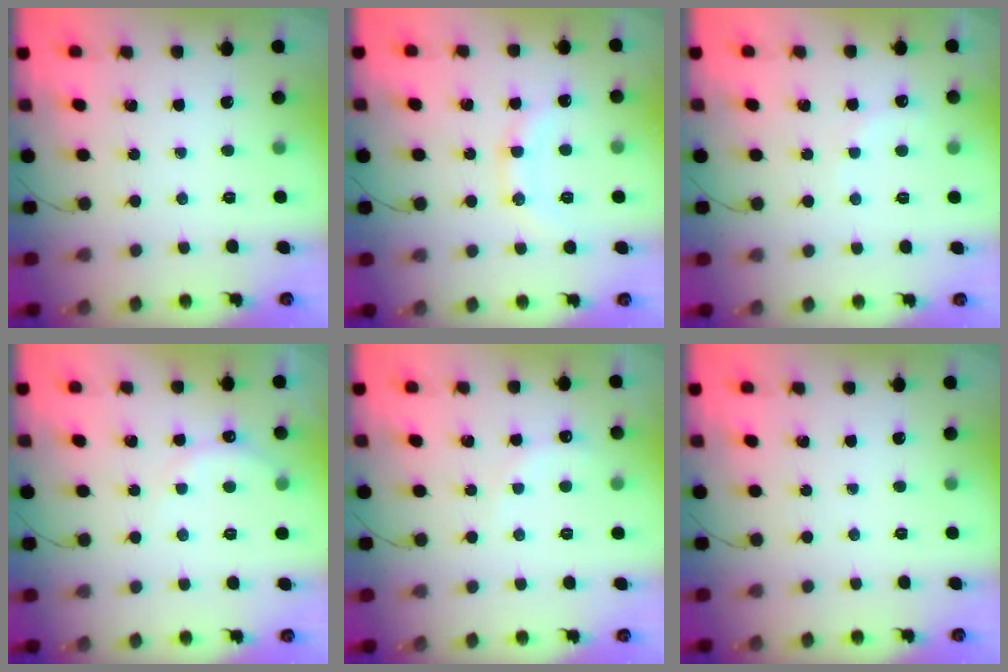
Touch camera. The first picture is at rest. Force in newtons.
{"total": 10.7, "press": 10.7, "slide": 1.2}
{"total": 6.5, "press": 6.3, "slide": 1.6}
{"total": 7.0, "press": 6.9, "slide": 1.3}
{"total": 3.0, "press": 2.9, "slide": 0.8}
{"total": 0.0}